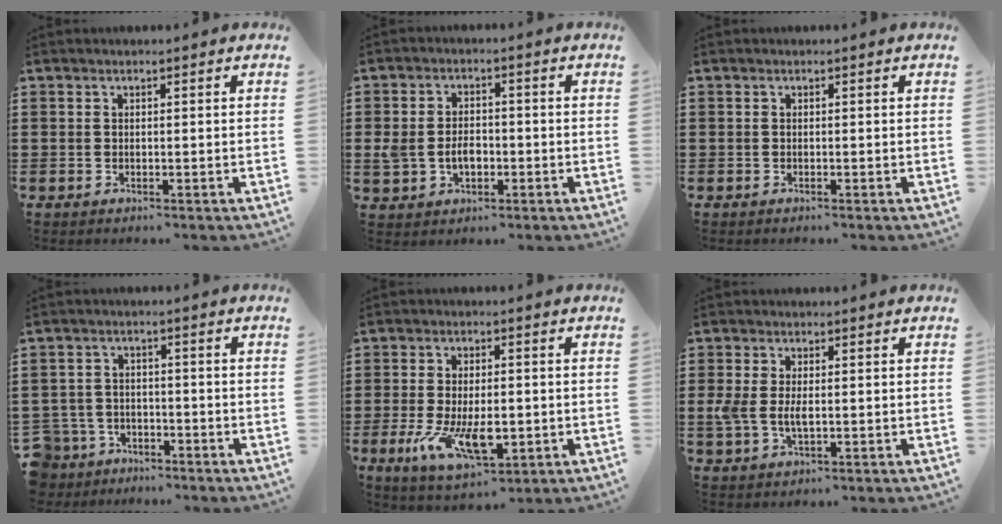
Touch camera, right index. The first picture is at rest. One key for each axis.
{"total": 4.5, "fx": -0.9, "fy": 3.2, "fz": 2.9, "tx": -0.057, "ty": 0.001, "tz": -0.019}
{"total": 0.0}
{"total": 3.7, "fx": -3.2, "fy": 1.8, "fz": 0.3, "tx": -0.035, "ty": 0.000, "tz": -0.073}
{"total": 9.3, "fx": -2.0, "fy": 4.4, "fz": 7.9, "tx": -0.156, "ty": -0.009, "tz": -0.034}
{"total": 4.2, "fx": -0.3, "fy": 2.2, "fz": 3.5, "tx": -0.089, "ty": -0.002, "tz": -0.011}